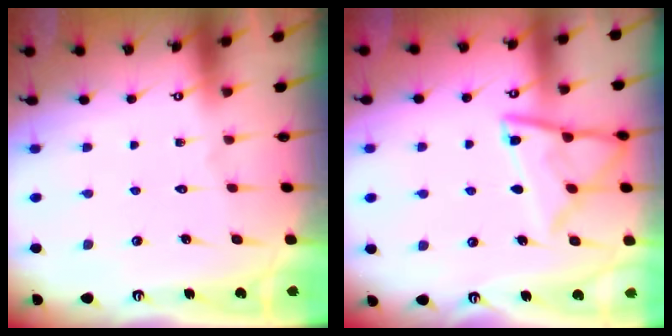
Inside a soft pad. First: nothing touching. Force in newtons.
{"total": 12.9, "press": 12.8, "slide": 1.4}